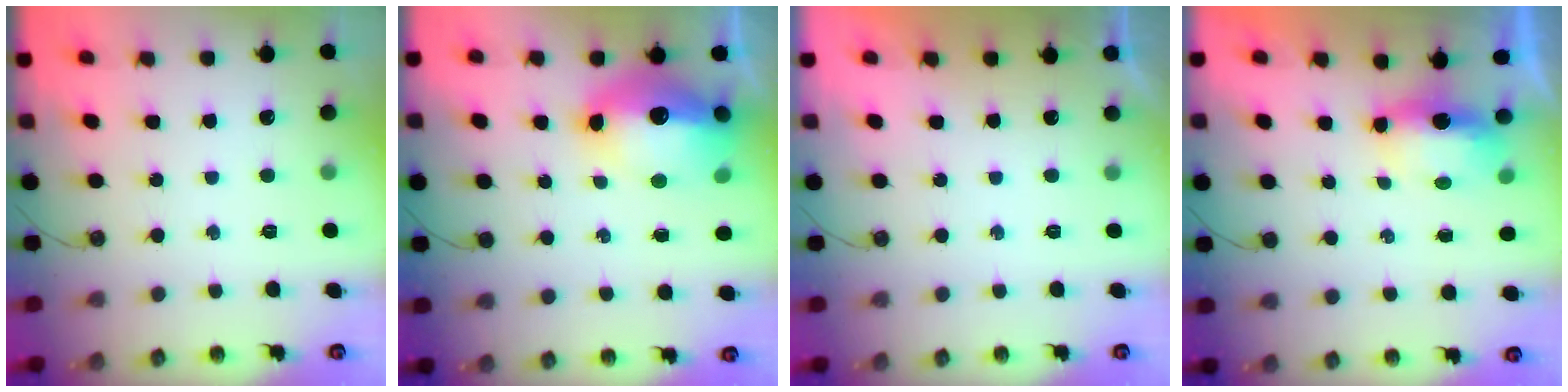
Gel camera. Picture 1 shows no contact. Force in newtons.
{"total": 17.7, "press": 17.6, "slide": 2.0}
{"total": 0.0}
{"total": 5.9, "press": 5.8, "slide": 1.1}